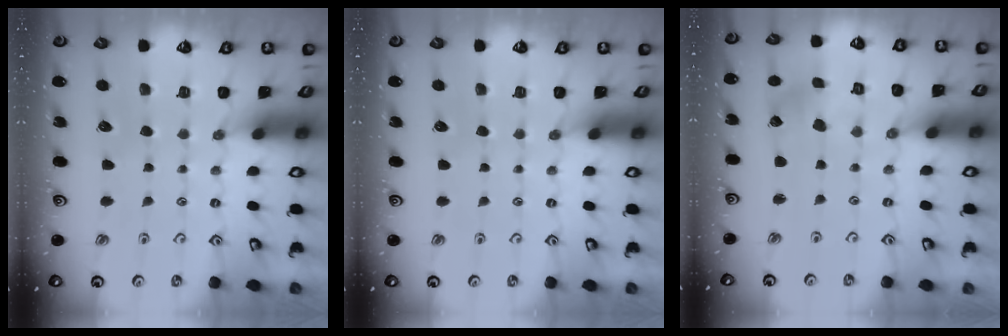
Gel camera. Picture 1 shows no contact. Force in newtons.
{"total": 0.0}
{"total": 1.3, "press": 1.2, "slide": 0.3}